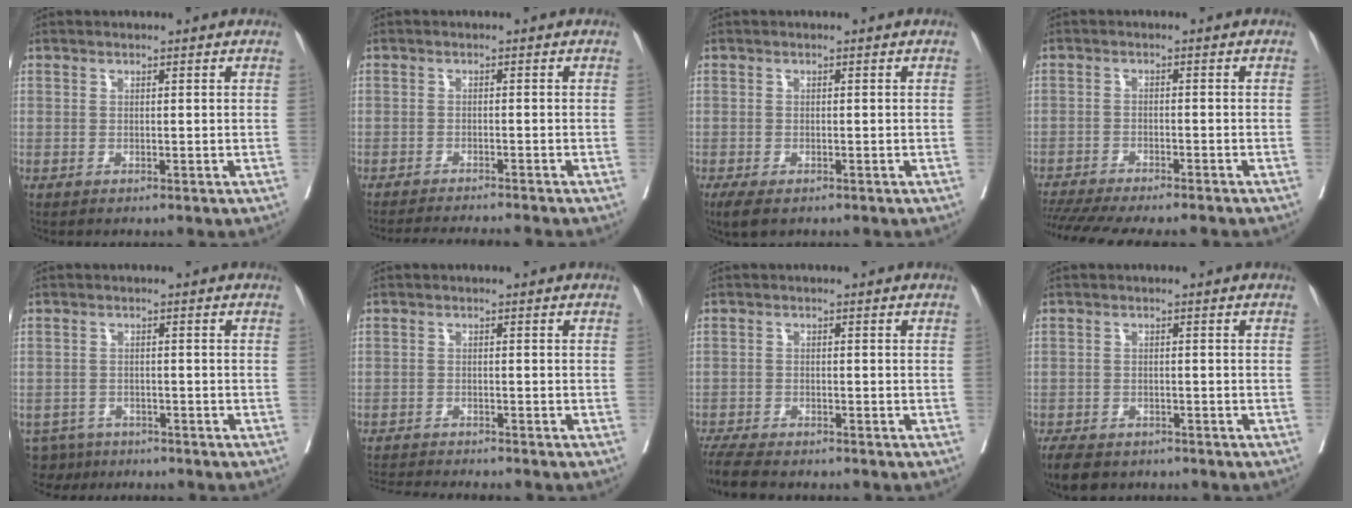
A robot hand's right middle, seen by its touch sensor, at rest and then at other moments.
{"total": 7.6, "force": [-7.2, -0.8, 2.3], "torque": [-0.017, -0.013, -0.107]}
{"total": 3.5, "force": [-2.3, 1.4, 2.1], "torque": [-0.041, -0.010, -0.034]}
{"total": 15.5, "force": [-13.8, 2.2, 6.8], "torque": [-0.139, -0.023, -0.197]}
{"total": 4.7, "force": [-4.0, 2.4, -0.2], "torque": [0.009, -0.001, -0.066]}
{"total": 7.9, "force": [-7.5, -0.1, 2.4], "torque": [-0.030, -0.011, -0.117]}
{"total": 7.4, "force": [-6.6, 1.3, 3.1], "torque": [-0.050, -0.018, -0.110]}
{"total": 7.0, "force": [-5.6, 3.1, 2.8], "torque": [-0.046, -0.006, -0.081]}